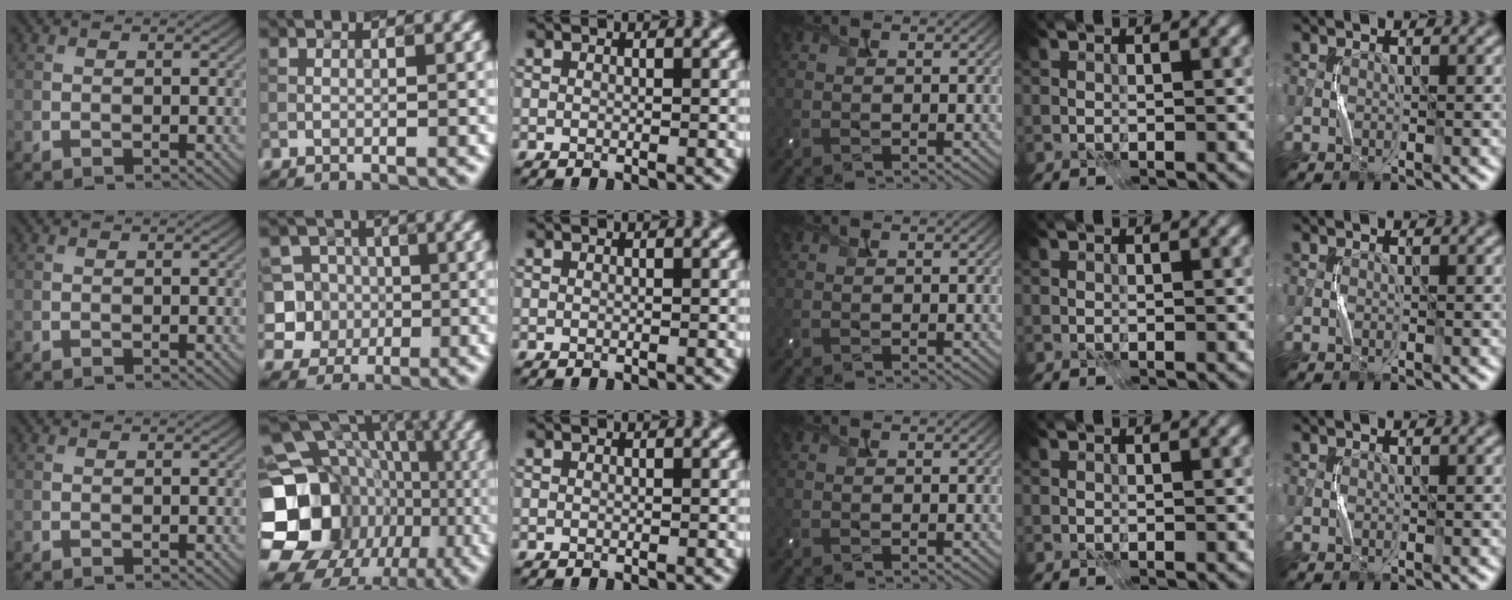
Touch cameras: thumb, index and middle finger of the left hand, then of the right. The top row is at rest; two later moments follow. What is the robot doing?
{"motion": "press", "object": "camera"}